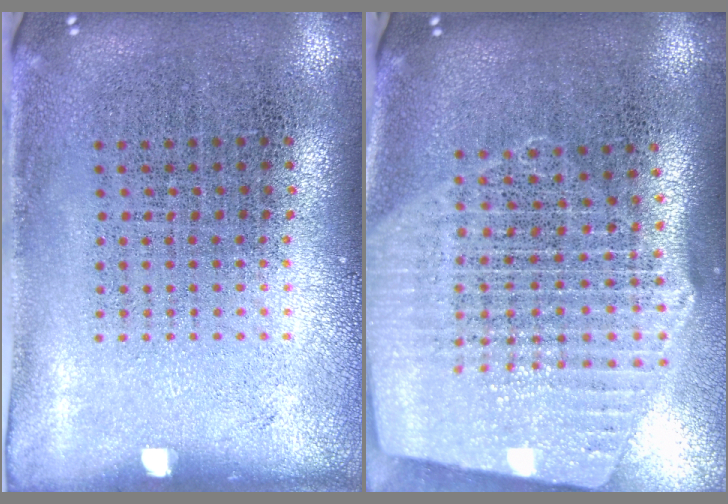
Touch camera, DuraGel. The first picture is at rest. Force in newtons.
{"total": 2.7, "press": 2.3, "slide": 1.4}